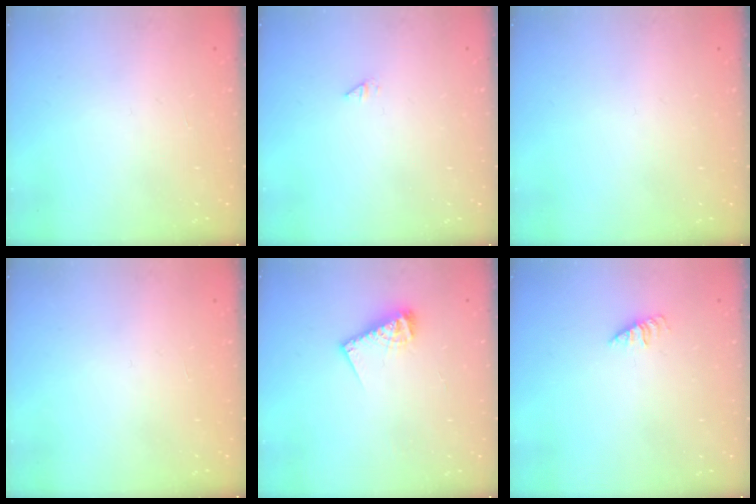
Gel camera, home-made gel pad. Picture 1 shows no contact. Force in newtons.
{"total": 0.0}
{"total": 0.0}
{"total": 0.0}
{"total": 8.2, "press": 8.2, "slide": 0.7}
{"total": 0.6, "press": 0.6, "slide": 0.2}